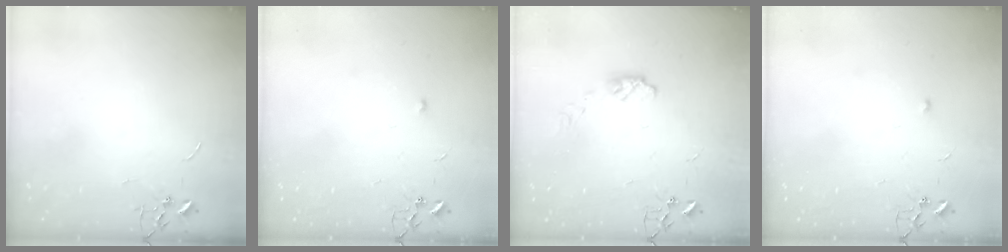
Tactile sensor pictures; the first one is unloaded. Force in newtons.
{"total": 3.8, "press": 3.7, "slide": 0.9}
{"total": 5.0, "press": 4.9, "slide": 0.7}
{"total": 3.8, "press": 3.7, "slide": 0.9}